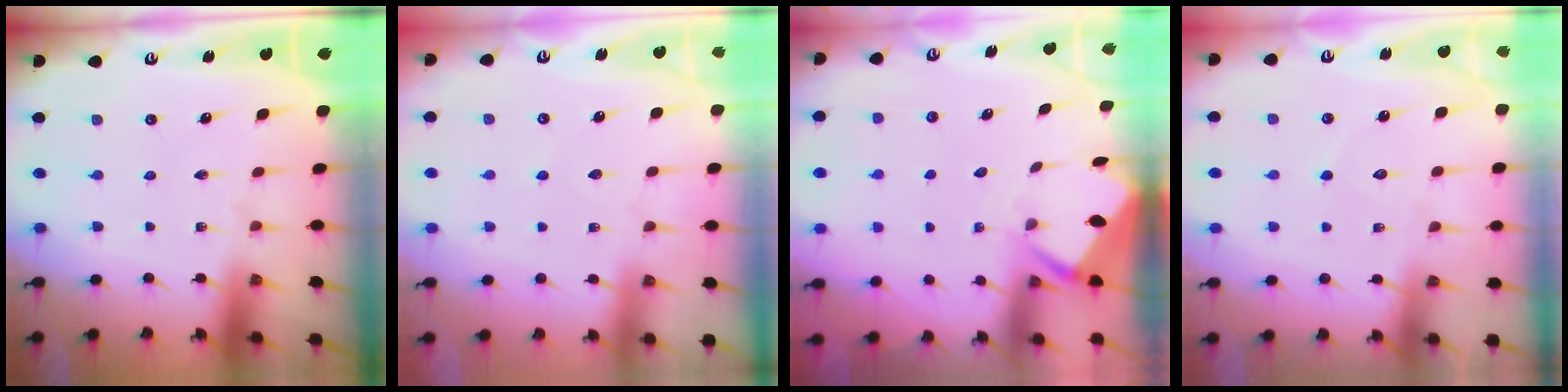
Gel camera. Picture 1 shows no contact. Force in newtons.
{"total": 2.5, "press": 2.4, "slide": 0.4}
{"total": 3.4, "press": 3.4, "slide": 0.3}
{"total": 6.3, "press": 6.3, "slide": 0.7}